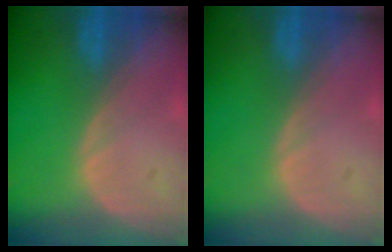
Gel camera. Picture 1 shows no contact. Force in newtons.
{"total": 0.0}